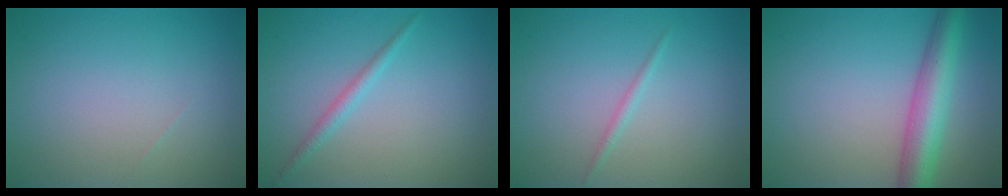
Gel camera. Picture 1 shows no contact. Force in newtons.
{"total": 1.3, "press": 1.3, "slide": 0.1}
{"total": 0.8, "press": 0.8, "slide": 0.0}
{"total": 5.3, "press": 5.3, "slide": 0.1}